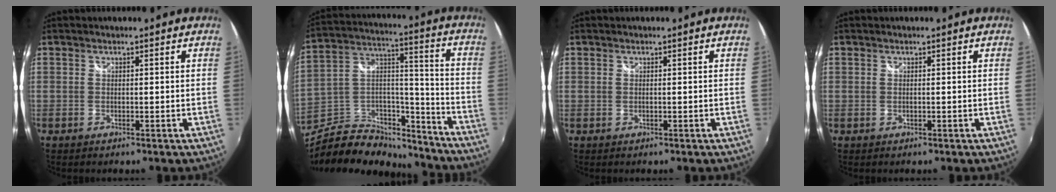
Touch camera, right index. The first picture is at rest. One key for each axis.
{"total": 21.9, "fx": -17.5, "fy": 9.7, "fz": 8.9, "tx": -0.176, "ty": 0.049, "tz": -0.270}
{"total": 0.0}
{"total": 0.0}